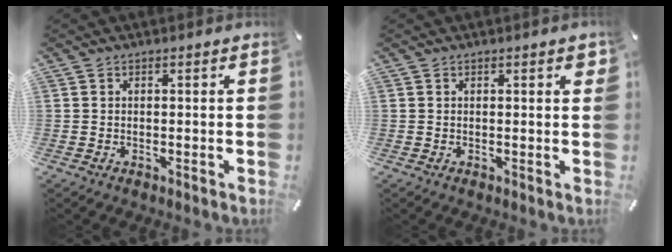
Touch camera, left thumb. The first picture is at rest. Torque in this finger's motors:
{"motor_torque": [0.52, 0.63, 0.42, -0.44, 0.13]}